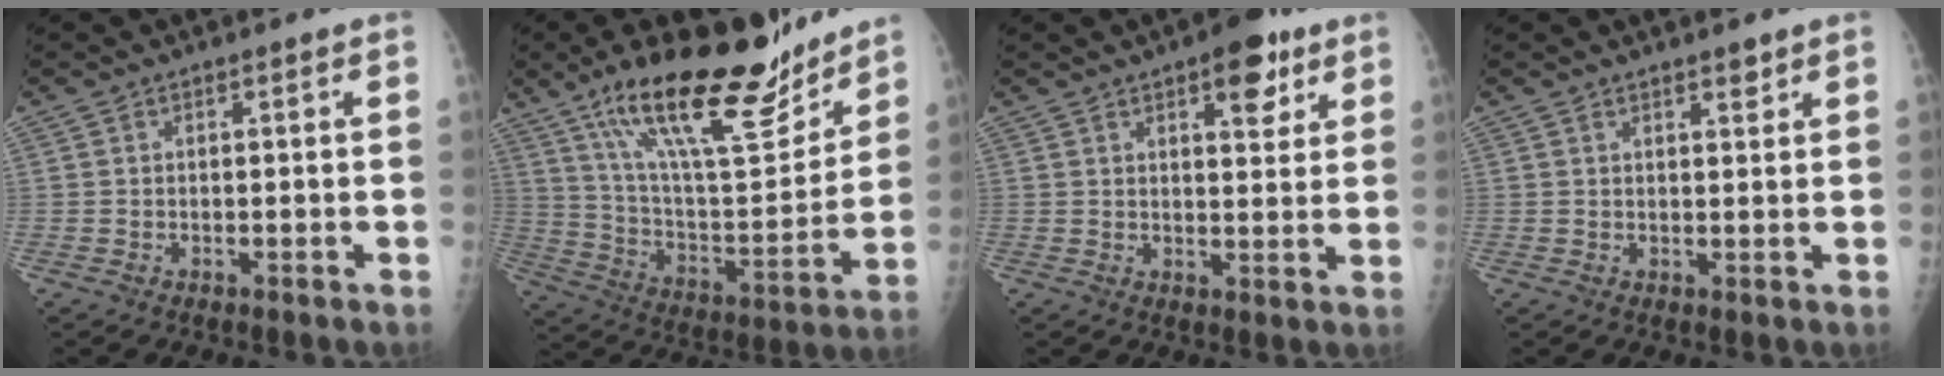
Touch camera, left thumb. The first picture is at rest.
{"total": 24.2, "force": [17.4, 7.0, 15.3], "torque": [-0.215, -0.082, 0.296]}
{"total": 8.1, "force": [4.5, 3.5, 5.7], "torque": [-0.052, -0.018, 0.056]}
{"total": 2.0, "force": [1.5, 0.6, 1.1], "torque": [-0.009, -0.009, 0.022]}